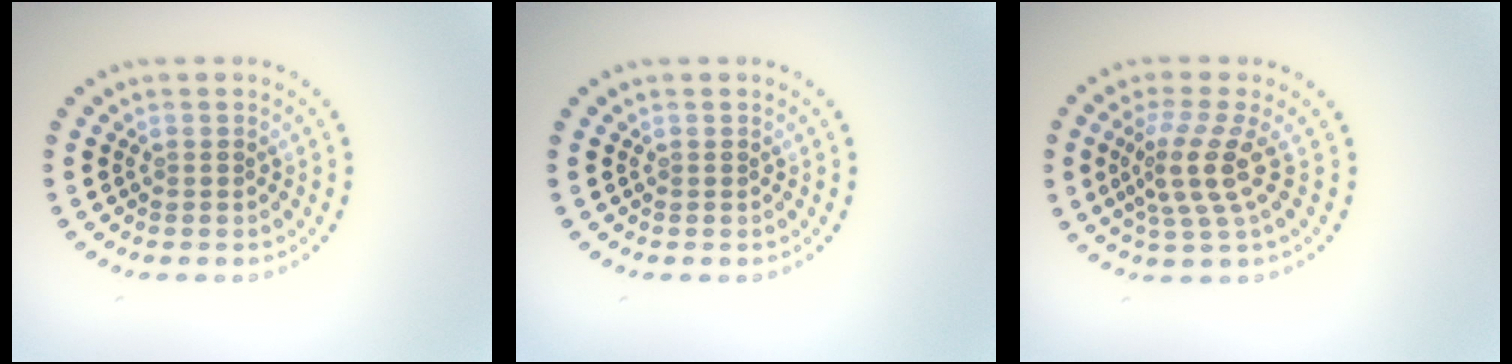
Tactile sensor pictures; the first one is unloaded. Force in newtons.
{"total": 0.0}
{"total": 3.8, "press": 2.9, "slide": 2.4}